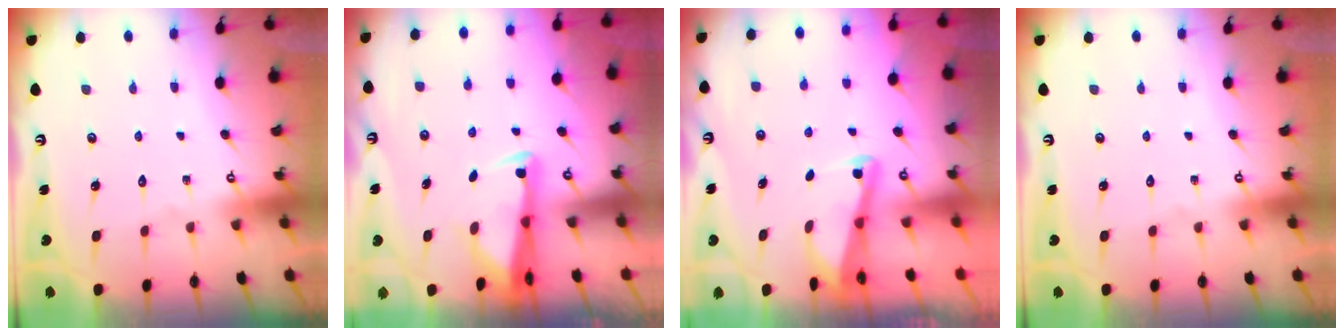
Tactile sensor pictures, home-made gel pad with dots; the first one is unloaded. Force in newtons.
{"total": 2.9, "press": 2.8, "slide": 0.9}
{"total": 3.0, "press": 3.0, "slide": 0.4}
{"total": 0.0}